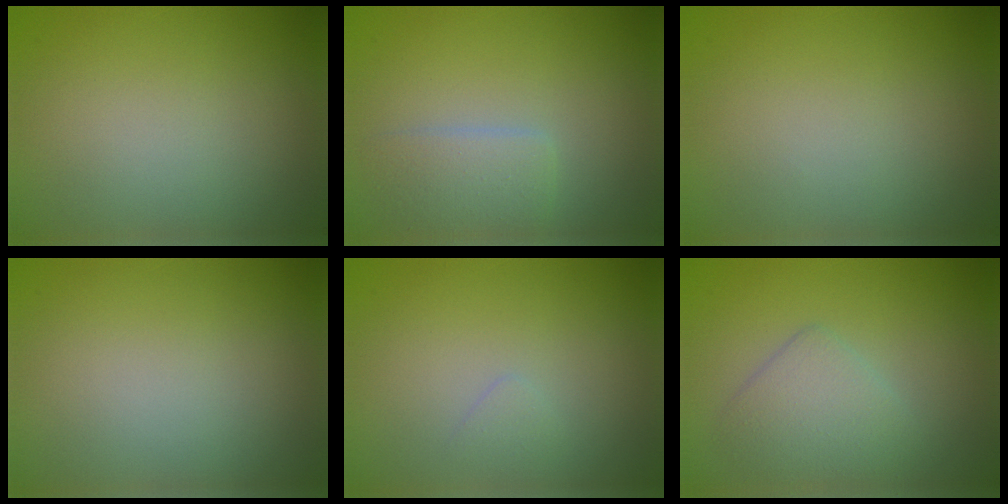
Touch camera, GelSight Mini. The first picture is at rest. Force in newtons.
{"total": 2.6, "press": 2.6, "slide": 0.1}
{"total": 0.0}
{"total": 0.0}
{"total": 0.7, "press": 0.7, "slide": 0.0}
{"total": 3.0, "press": 3.0, "slide": 0.1}